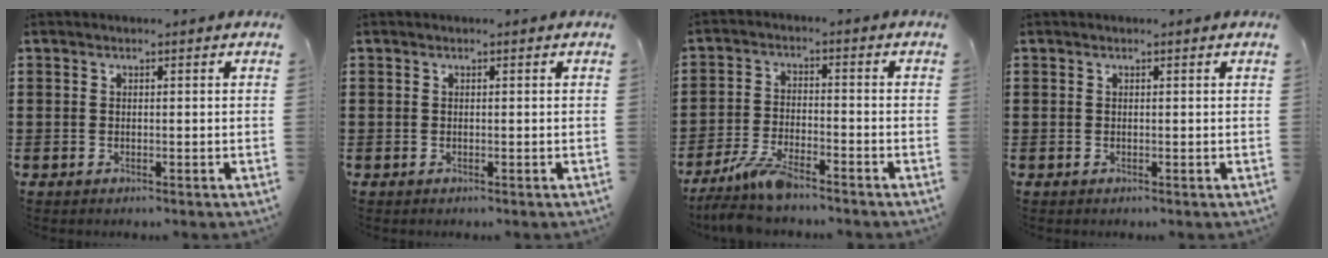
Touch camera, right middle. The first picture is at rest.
{"total": 0.0}
{"total": 6.1, "force": [-5.1, 0.9, 3.1], "torque": [-0.085, -0.010, -0.104]}
{"total": 0.0}